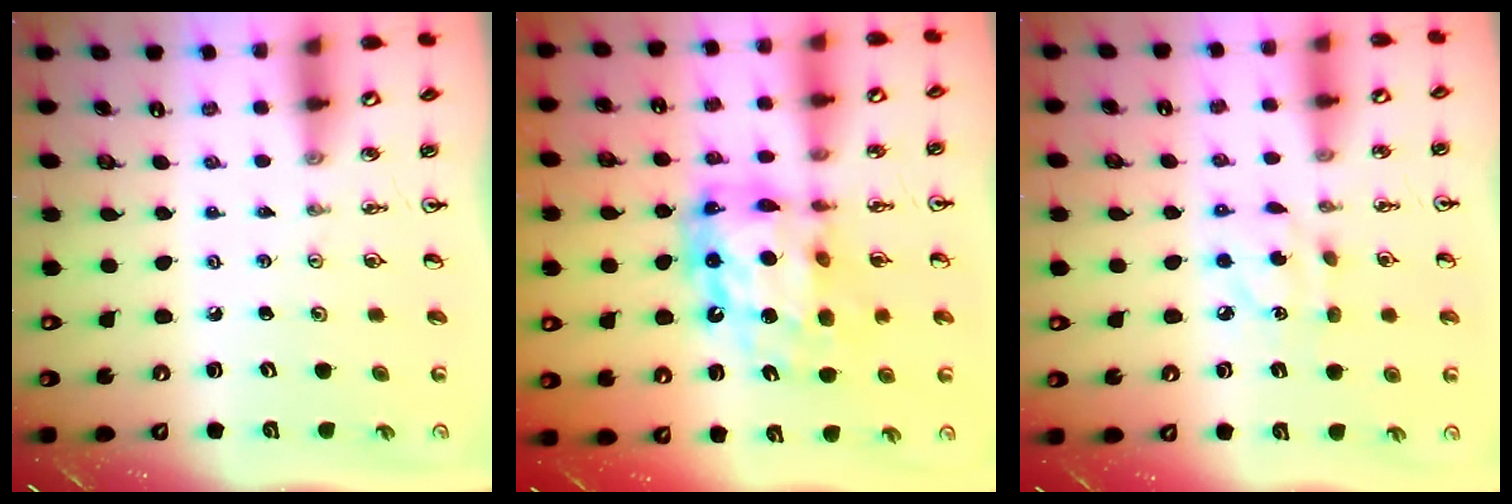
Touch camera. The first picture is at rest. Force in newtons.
{"total": 16.7, "press": 16.6, "slide": 1.8}
{"total": 5.8, "press": 5.8, "slide": 0.2}